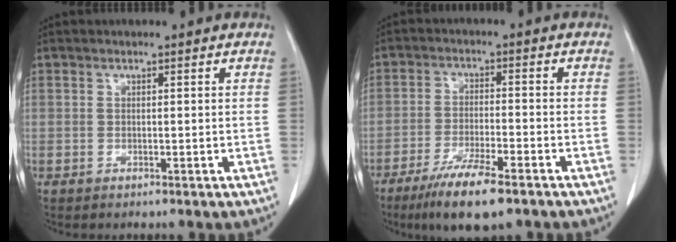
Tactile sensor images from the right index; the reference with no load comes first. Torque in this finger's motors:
{"motor_torque": [0.84, -0.81, 0.43, 0.12]}